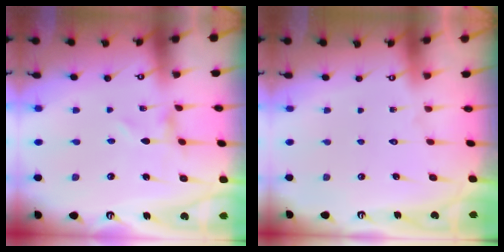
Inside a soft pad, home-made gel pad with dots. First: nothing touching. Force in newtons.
{"total": 1.5, "press": 1.5, "slide": 0.1}